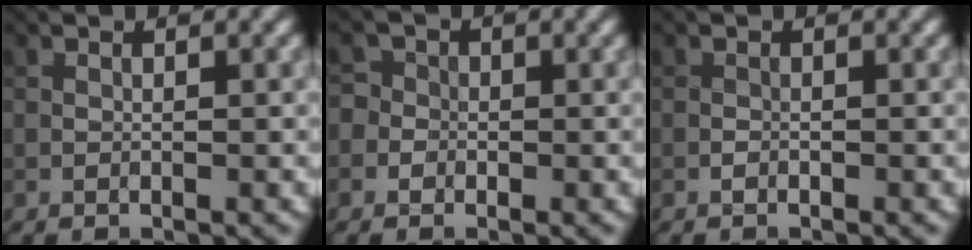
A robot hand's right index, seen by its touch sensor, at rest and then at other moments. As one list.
[{"total": 3.9, "force": [-0.9, 3.7, 1.0], "torque": [0.008, 0.018, -0.052]}, {"total": 0.0}]